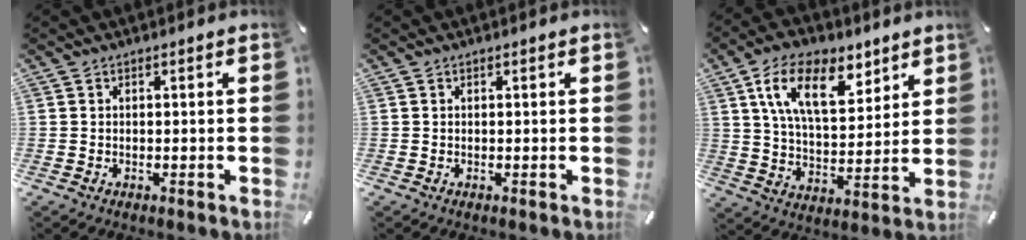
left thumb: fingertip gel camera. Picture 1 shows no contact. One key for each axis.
{"total": 0.0}
{"total": 15.8, "fx": 8.3, "fy": 8.7, "fz": 10.3, "tx": -0.183, "ty": -0.016, "tz": 0.151}